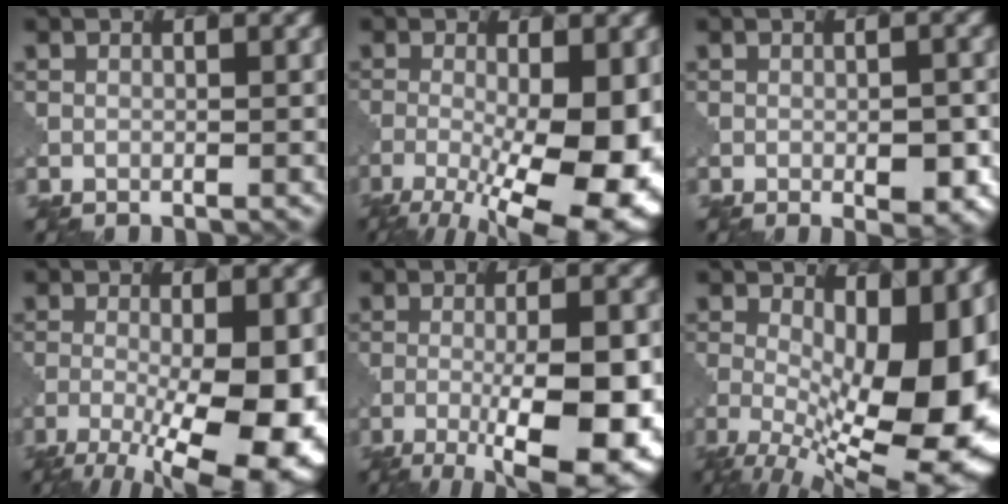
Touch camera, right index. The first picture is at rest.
{"total": 13.6, "force": [-3.8, 5.1, 12.0], "torque": [-0.191, -0.024, -0.046]}
{"total": 3.1, "force": [-0.8, 1.2, 2.8], "torque": [-0.038, -0.002, -0.008]}
{"total": 12.4, "force": [-4.0, 4.2, 10.9], "torque": [-0.171, -0.022, -0.053]}
{"total": 11.5, "force": [-3.7, 3.3, 10.4], "torque": [-0.154, -0.005, -0.050]}
{"total": 16.0, "force": [-1.8, 6.9, 14.3], "torque": [-0.200, -0.012, -0.017]}